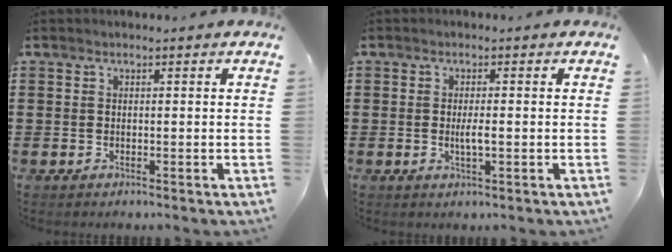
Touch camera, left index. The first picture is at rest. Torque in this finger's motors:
{"motor_torque": [0.07, 0.05, 0.04, 0.05]}